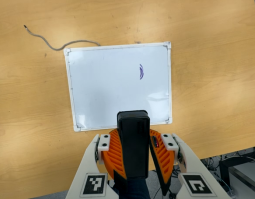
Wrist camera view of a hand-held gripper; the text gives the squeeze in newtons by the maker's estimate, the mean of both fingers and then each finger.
{"total": 10.0, "left": 10.0, "right": 9.9}